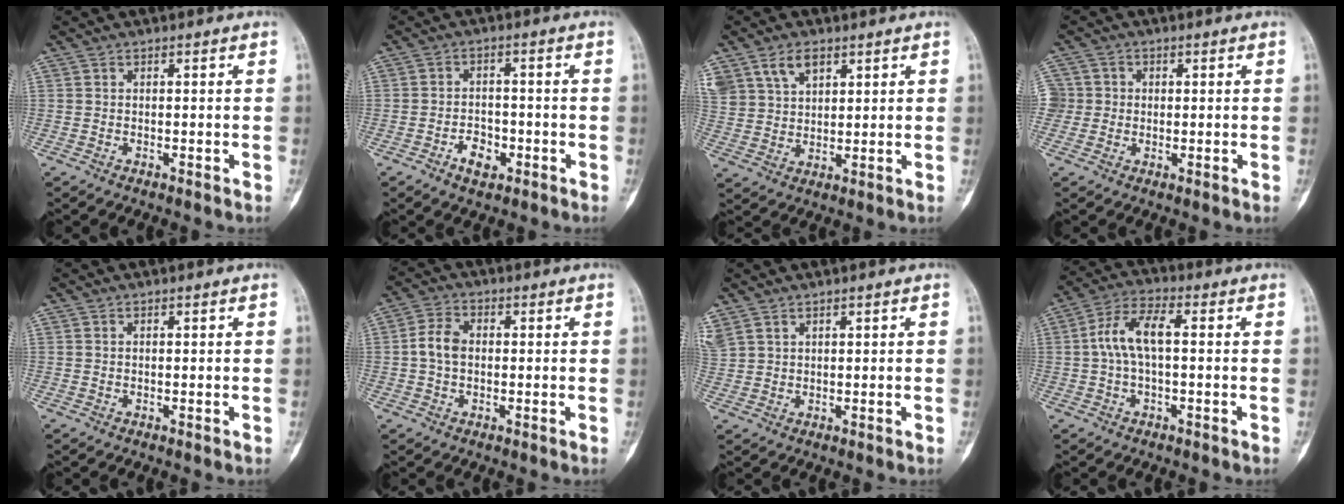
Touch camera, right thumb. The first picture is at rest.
{"total": 4.7, "force": [-2.3, 3.0, 2.7], "torque": [-0.025, 0.019, -0.040]}
{"total": 9.8, "force": [5.6, 6.5, 4.9], "torque": [-0.087, -0.001, 0.115]}
{"total": 6.0, "force": [0.1, 5.9, 1.3], "torque": [-0.006, 0.019, -0.002]}
{"total": 0.0}
{"total": 5.0, "force": [0.1, 3.6, 3.4], "torque": [-0.062, 0.018, -0.005]}
{"total": 3.9, "force": [2.8, 2.2, 1.6], "torque": [-0.029, 0.005, 0.068]}
{"total": 8.1, "force": [0.5, 3.7, 7.2], "torque": [-0.144, 0.031, 0.005]}